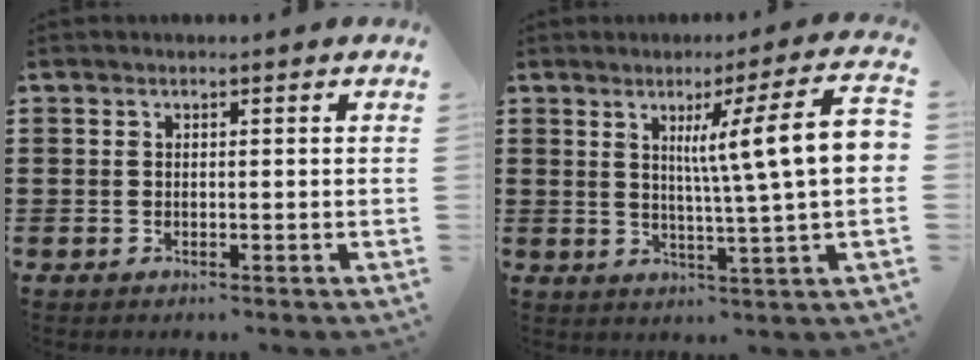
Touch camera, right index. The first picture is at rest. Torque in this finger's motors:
{"motor_torque": [2.14, 0.00, 1.00, 0.21]}